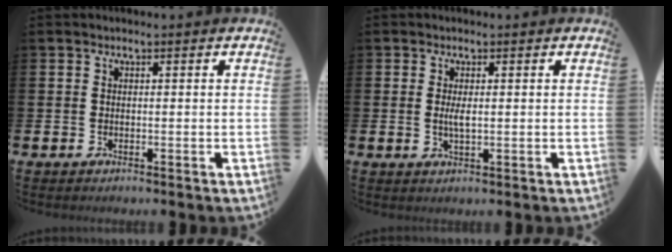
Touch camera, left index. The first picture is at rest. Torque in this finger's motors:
{"motor_torque": [0.54, 0.22, 0.09, 0.03]}